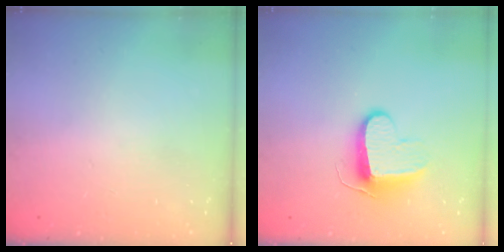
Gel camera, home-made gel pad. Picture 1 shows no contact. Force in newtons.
{"total": 9.3, "press": 9.3, "slide": 0.3}